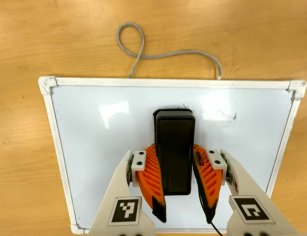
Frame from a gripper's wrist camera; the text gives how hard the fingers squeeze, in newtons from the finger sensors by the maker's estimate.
{"total": 13.0, "left": 12.5, "right": 13.4}